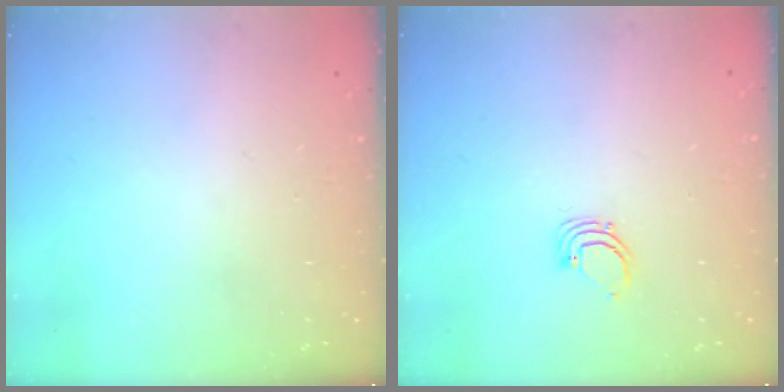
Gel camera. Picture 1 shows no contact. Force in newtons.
{"total": 2.5, "press": 2.5, "slide": 0.1}